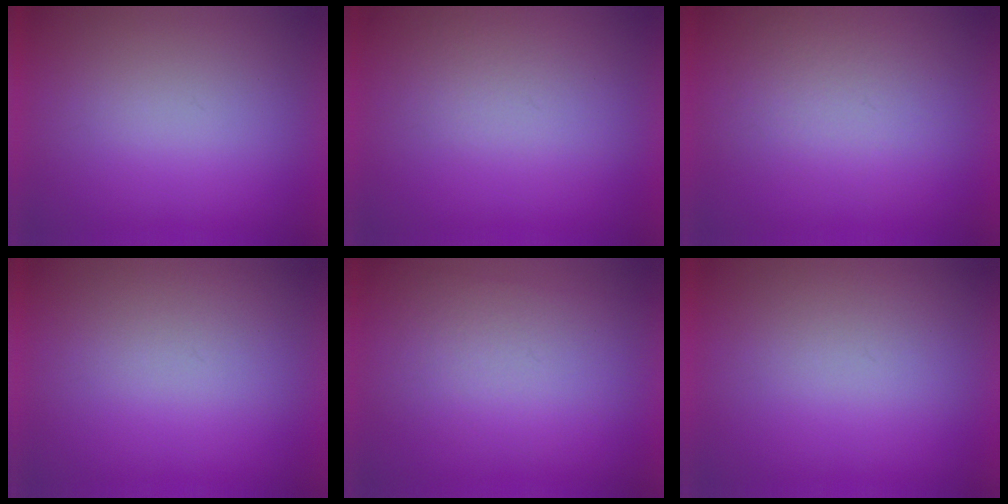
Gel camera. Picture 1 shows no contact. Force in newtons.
{"total": 2.2}
{"total": 4.7}
{"total": 1.1}
{"total": 3.9}
{"total": 1.1}